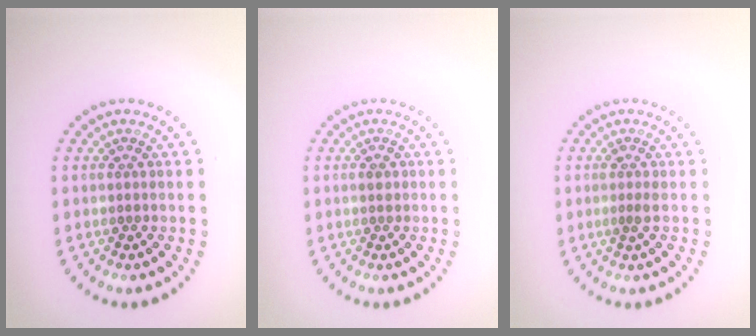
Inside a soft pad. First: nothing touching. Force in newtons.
{"total": 1.1, "press": 1.1, "slide": 0.2}
{"total": 1.0, "press": 0.8, "slide": 0.7}